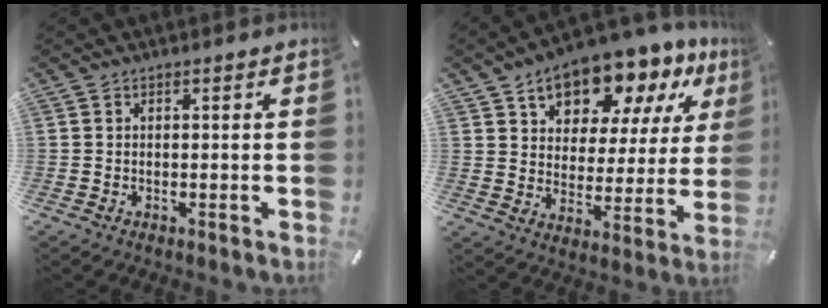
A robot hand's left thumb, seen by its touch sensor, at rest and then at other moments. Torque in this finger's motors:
{"motor_torque": [2.70, 2.30, 1.67, -1.10, 0.16]}